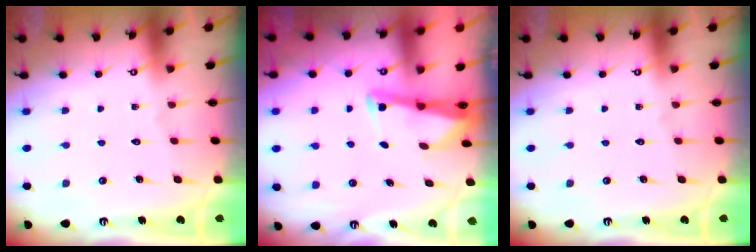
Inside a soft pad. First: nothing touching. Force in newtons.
{"total": 2.8, "press": 2.8, "slide": 0.2}
{"total": 0.0}